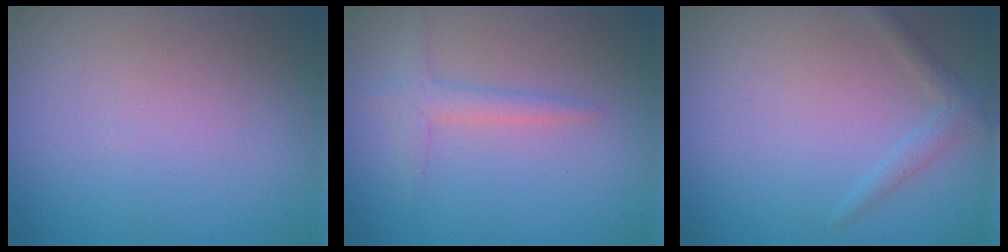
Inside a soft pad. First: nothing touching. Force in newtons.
{"total": 1.7, "press": 1.7, "slide": 0.1}
{"total": 1.4, "press": 1.4, "slide": 0.1}